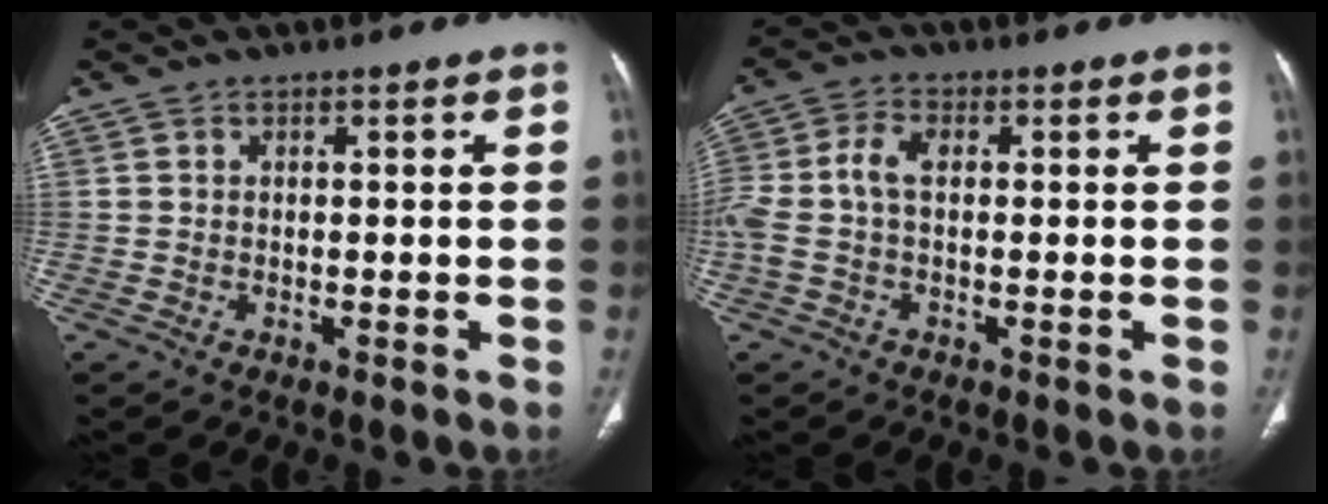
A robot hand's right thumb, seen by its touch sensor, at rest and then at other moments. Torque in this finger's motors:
{"motor_torque": [-0.02, -0.05, 0.73, 0.50, 0.21]}